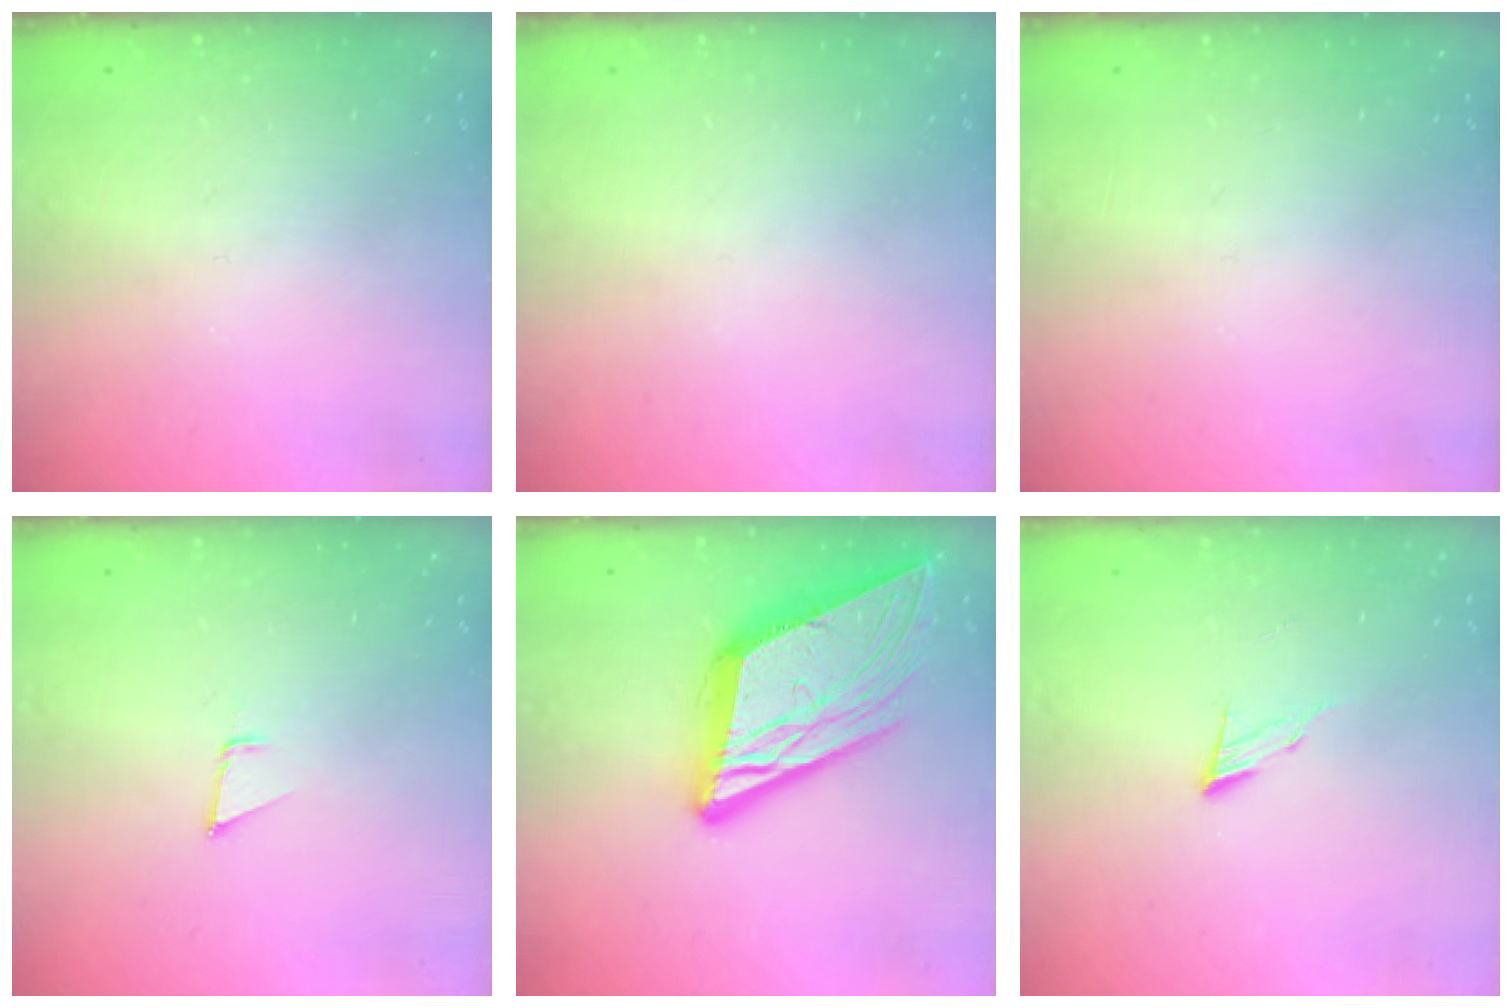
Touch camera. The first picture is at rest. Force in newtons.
{"total": 0.0}
{"total": 0.0}
{"total": 1.9, "press": 1.9, "slide": 0.0}
{"total": 18.7, "press": 18.6, "slide": 2.1}
{"total": 6.1, "press": 6.1, "slide": 0.5}